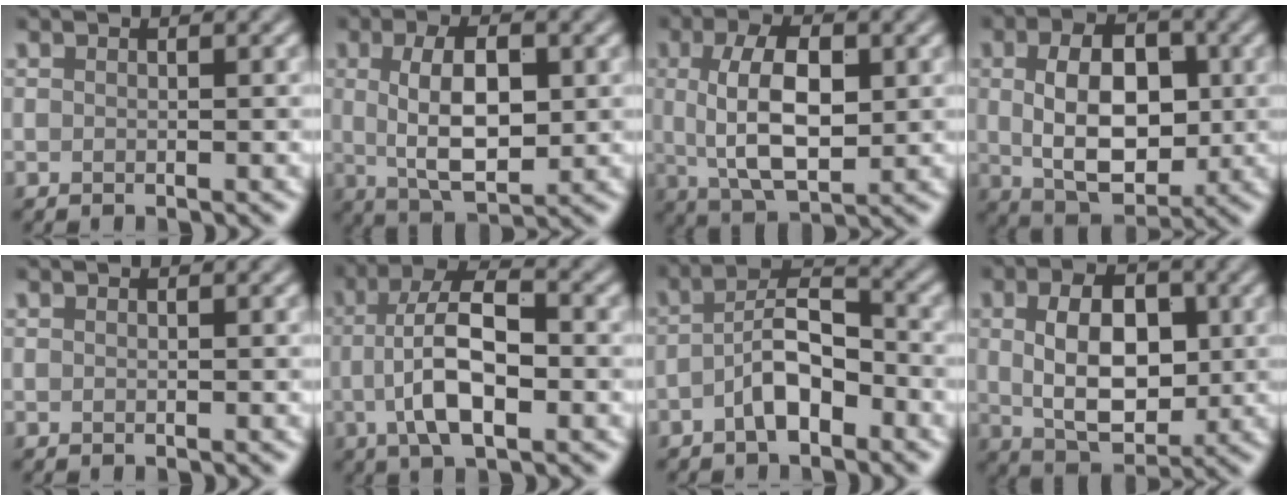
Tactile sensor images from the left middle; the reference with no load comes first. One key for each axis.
{"total": 6.8, "fx": 0.7, "fy": 3.0, "fz": 6.0, "tx": -0.109, "ty": -0.001, "tz": 0.014}
{"total": 7.4, "fx": 0.8, "fy": 3.4, "fz": 6.5, "tx": -0.124, "ty": 0.001, "tz": 0.015}
{"total": 8.1, "fx": 0.4, "fy": 5.0, "fz": 6.4, "tx": -0.112, "ty": 0.001, "tz": 0.004}
{"total": 0.0}
{"total": 7.4, "fx": -1.6, "fy": 2.8, "fz": 6.6, "tx": -0.122, "ty": 0.014, "tz": -0.036}
{"total": 4.7, "fx": -2.2, "fy": 2.1, "fz": 3.7, "tx": -0.064, "ty": 0.015, "tz": -0.046}
{"total": 7.4, "fx": 0.6, "fy": 4.6, "fz": 5.8, "tx": -0.102, "ty": 0.000, "tz": 0.010}